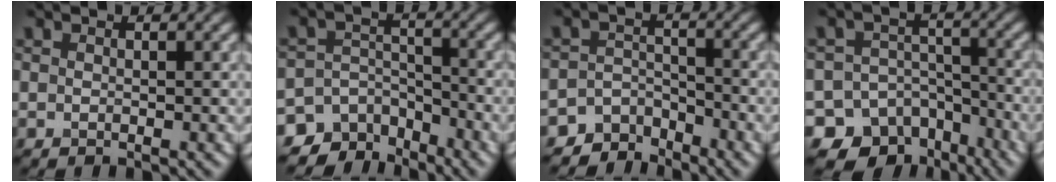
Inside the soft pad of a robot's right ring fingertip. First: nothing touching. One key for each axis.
{"total": 7.4, "fx": -5.8, "fy": 4.3, "fz": 1.2, "tx": 0.003, "ty": 0.003, "tz": -0.093}
{"total": 3.9, "fx": -3.4, "fy": 1.8, "fz": 0.0, "tx": 0.014, "ty": 0.001, "tz": -0.064}
{"total": 11.8, "fx": -7.7, "fy": 8.4, "fz": 2.7, "tx": -0.036, "ty": -0.015, "tz": -0.122}